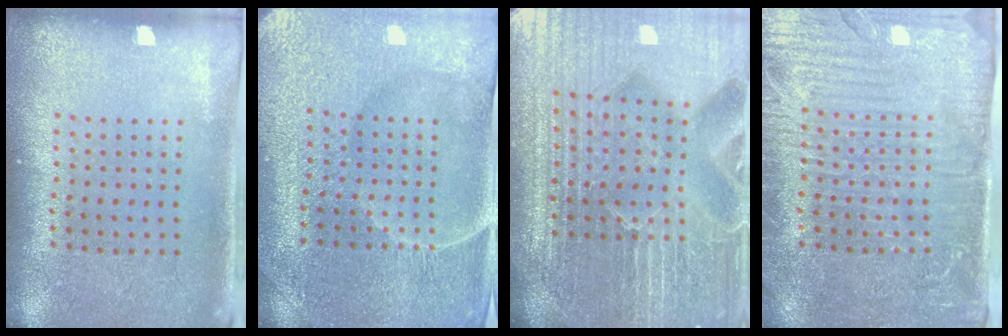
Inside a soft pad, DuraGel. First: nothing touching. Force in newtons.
{"total": 4.3, "press": 4.1, "slide": 1.3}
{"total": 6.7, "press": 5.8, "slide": 3.3}
{"total": 4.3, "press": 3.9, "slide": 1.8}